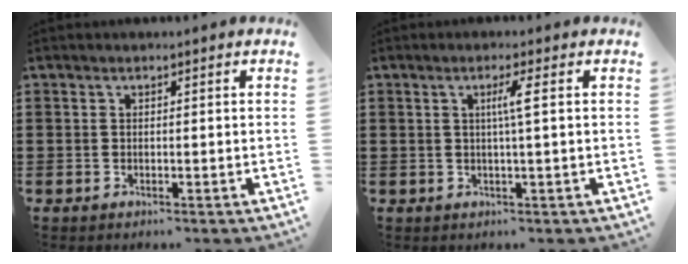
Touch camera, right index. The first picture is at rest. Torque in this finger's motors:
{"motor_torque": [0.44, -0.31, 0.08, 0.03]}